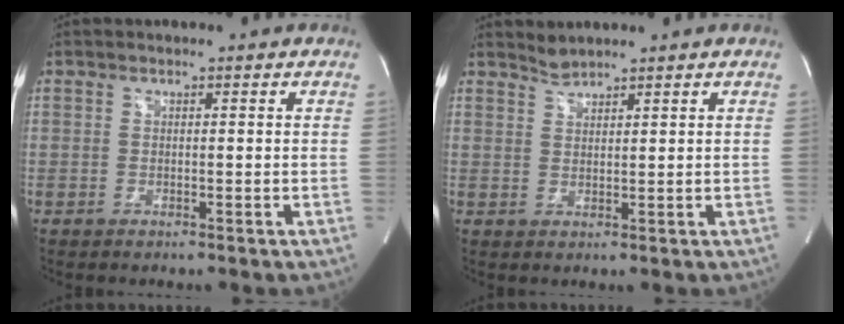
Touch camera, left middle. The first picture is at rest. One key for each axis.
{"total": 1.7, "fx": 1.7, "fy": -0.3, "fz": -0.1, "tx": -0.001, "ty": 0.003, "tz": 0.038}